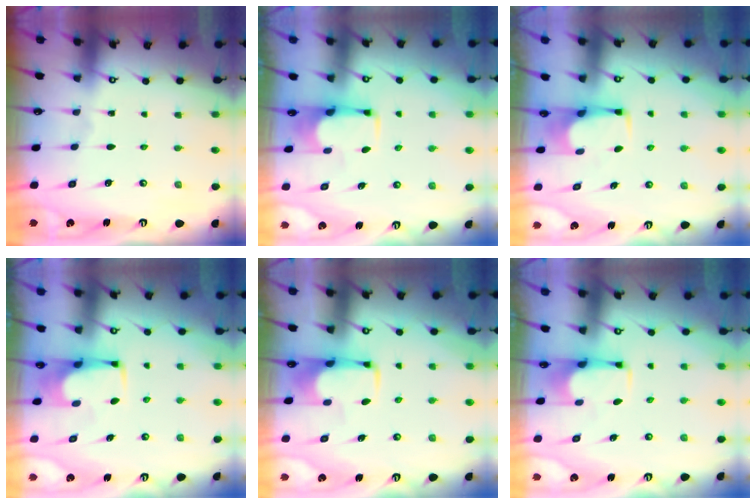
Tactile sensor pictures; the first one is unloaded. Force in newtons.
{"total": 1.9, "press": 1.8, "slide": 0.7}
{"total": 2.7, "press": 2.7, "slide": 0.4}
{"total": 1.6, "press": 1.5, "slide": 0.3}
{"total": 2.0, "press": 2.0, "slide": 0.4}
{"total": 2.8, "press": 2.7, "slide": 0.8}